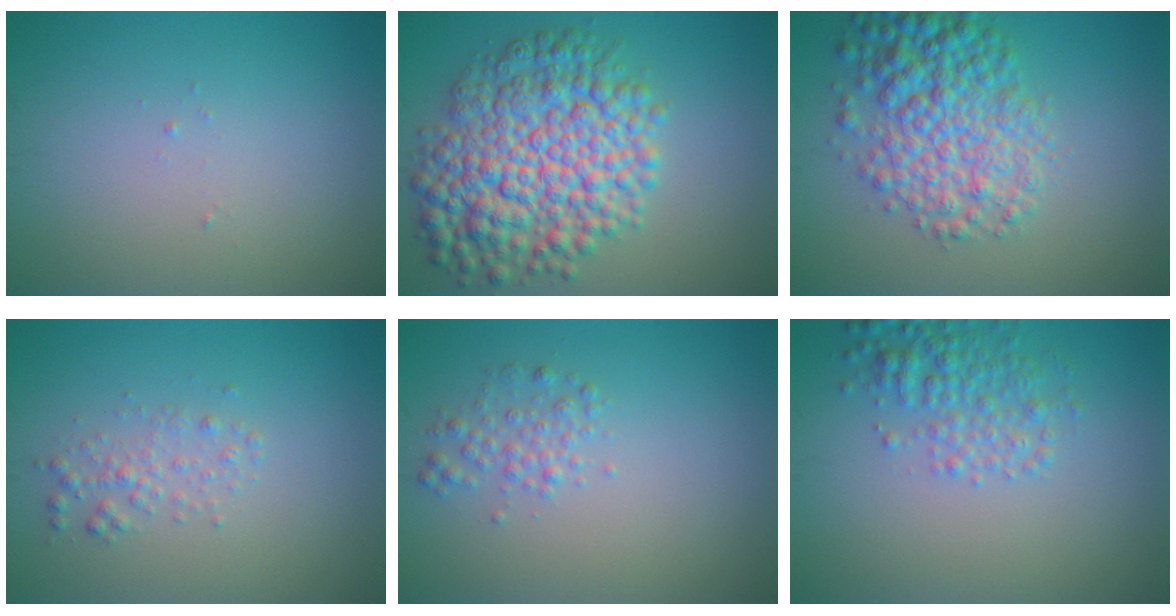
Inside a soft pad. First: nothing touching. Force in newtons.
{"total": 10.2, "press": 10.2, "slide": 0.1}
{"total": 6.6, "press": 6.6, "slide": 0.1}
{"total": 1.5, "press": 1.5, "slide": 0.0}
{"total": 1.7, "press": 1.7, "slide": 0.0}
{"total": 3.1, "press": 3.1, "slide": 0.1}